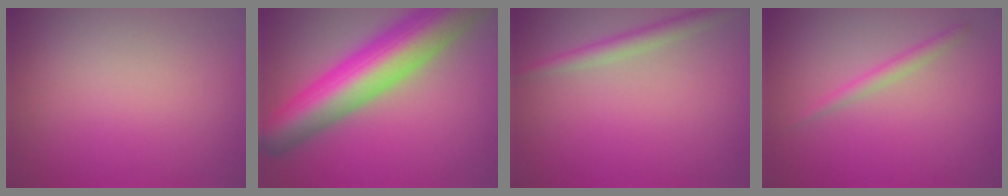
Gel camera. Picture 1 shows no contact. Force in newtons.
{"total": 11.6, "press": 11.6, "slide": 0.5}
{"total": 1.9, "press": 1.9, "slide": 0.0}
{"total": 1.3, "press": 1.3, "slide": 0.1}